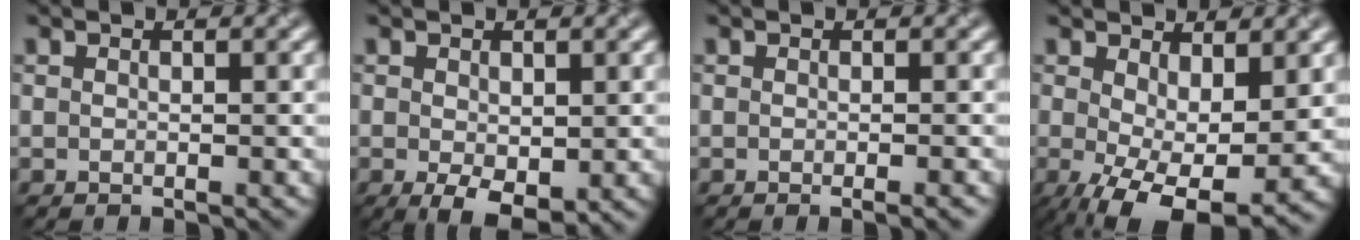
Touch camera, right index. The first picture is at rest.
{"total": 3.7, "force": [-0.8, 2.0, 3.0], "torque": [-0.054, -0.015, -0.008]}
{"total": 1.3, "force": [-0.5, 0.3, 1.2], "torque": [-0.011, -0.004, -0.008]}
{"total": 8.6, "force": [-1.5, 4.1, 7.5], "torque": [-0.134, -0.023, -0.013]}